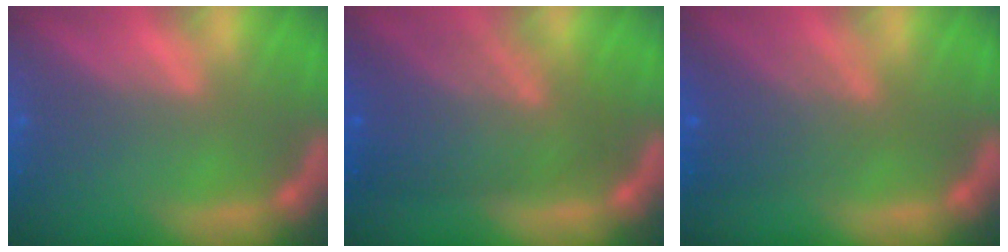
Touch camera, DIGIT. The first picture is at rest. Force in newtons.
{"total": 8.6}
{"total": 4.6}